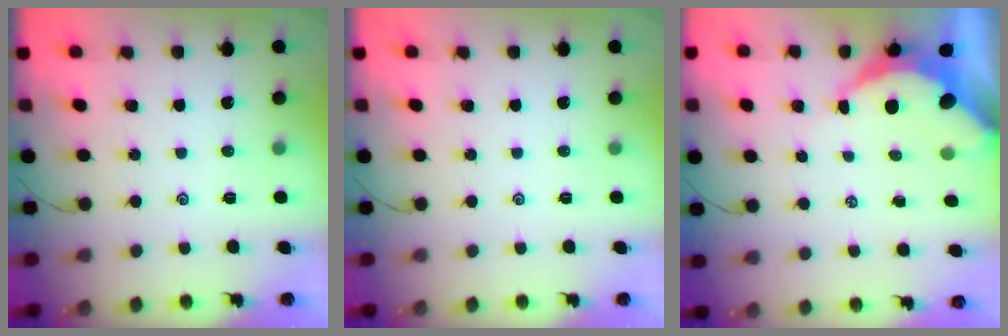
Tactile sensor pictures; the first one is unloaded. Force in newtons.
{"total": 0.0}
{"total": 7.9, "press": 7.8, "slide": 0.8}